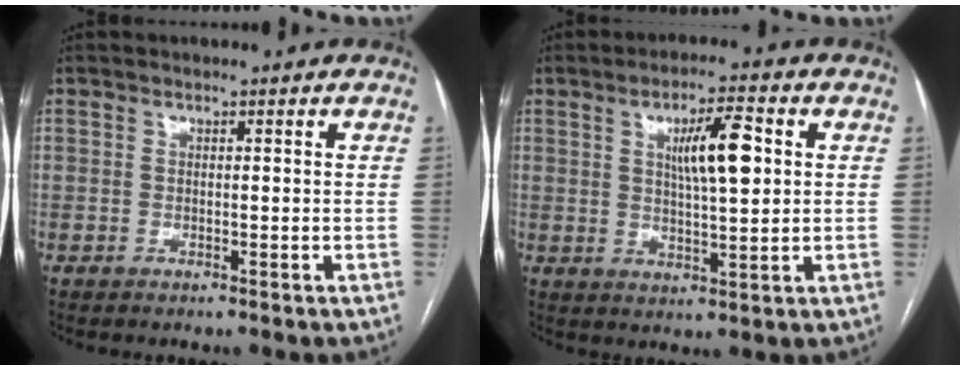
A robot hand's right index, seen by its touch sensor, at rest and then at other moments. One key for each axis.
{"total": 8.0, "fx": 2.0, "fy": 1.4, "fz": 7.6, "tx": -0.128, "ty": 0.009, "tz": 0.037}